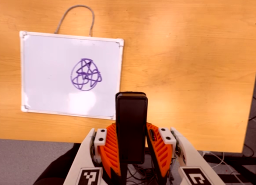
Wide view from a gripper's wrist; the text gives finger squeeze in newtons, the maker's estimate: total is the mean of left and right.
{"total": 3.8, "left": 2.4, "right": 5.3}